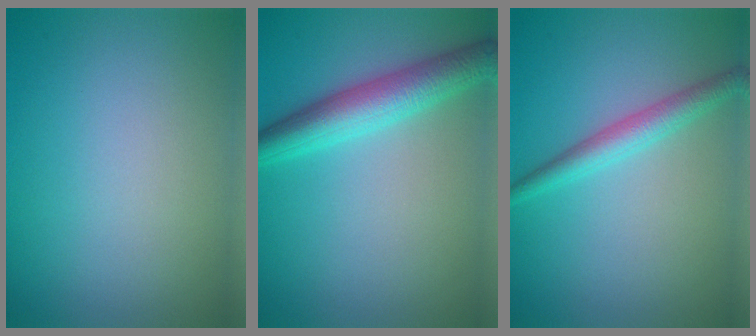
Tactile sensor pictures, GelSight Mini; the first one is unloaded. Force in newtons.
{"total": 4.8, "press": 4.8, "slide": 0.0}
{"total": 2.6, "press": 2.6, "slide": 0.0}